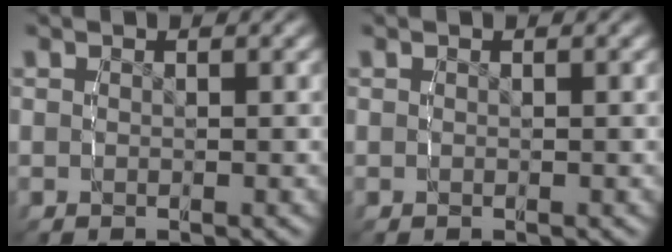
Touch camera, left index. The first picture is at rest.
{"total": 0.0}